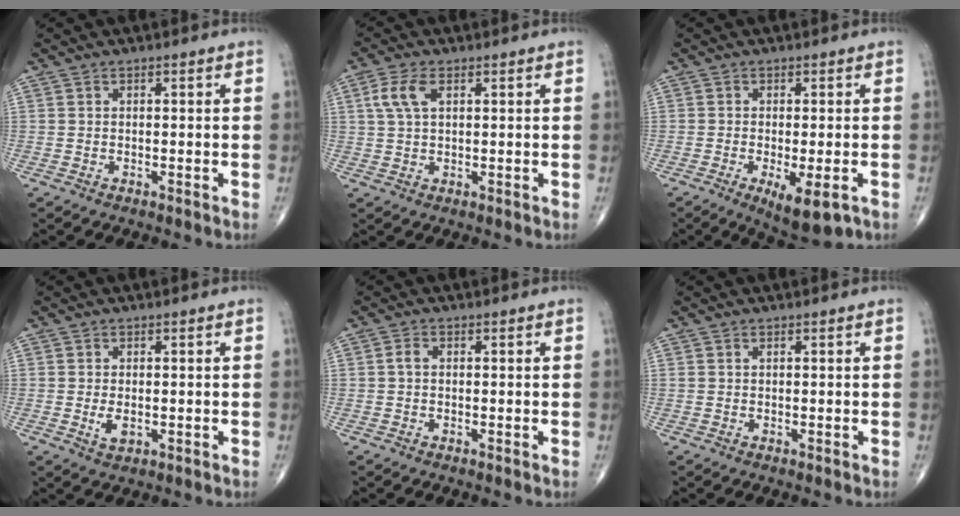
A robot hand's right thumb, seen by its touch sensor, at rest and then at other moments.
{"total": 5.0, "force": [1.7, 2.6, 4.0], "torque": [-0.094, 0.009, 0.034]}
{"total": 7.5, "force": [-3.0, 2.5, 6.5], "torque": [-0.097, -0.013, -0.039]}
{"total": 2.7, "force": [-0.4, 1.5, 2.2], "torque": [-0.040, -0.006, -0.004]}
{"total": 1.3, "force": [0.0, 0.8, 1.0], "torque": [-0.017, 0.003, -0.004]}
{"total": 0.0}